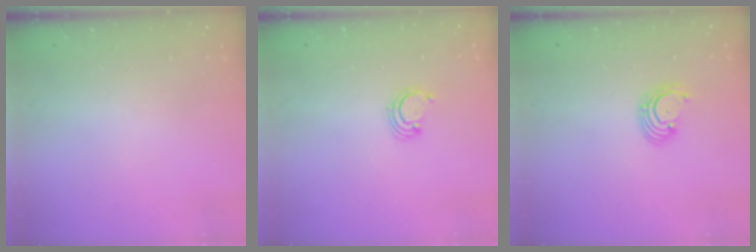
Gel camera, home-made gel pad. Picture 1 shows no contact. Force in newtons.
{"total": 2.3, "press": 2.3, "slide": 0.2}
{"total": 2.9, "press": 2.9, "slide": 0.3}